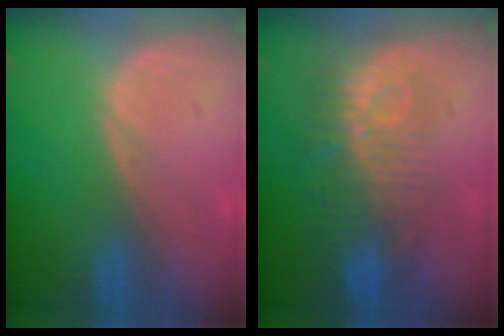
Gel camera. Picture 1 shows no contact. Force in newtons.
{"total": 9.7, "press": 8.8, "slide": 4.0}